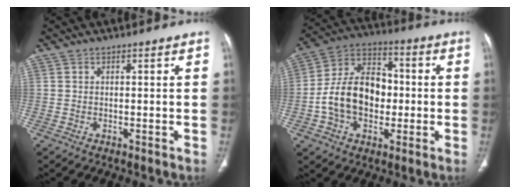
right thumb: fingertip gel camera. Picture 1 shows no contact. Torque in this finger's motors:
{"motor_torque": [1.99, 1.87, 0.79, -0.82, 0.28]}